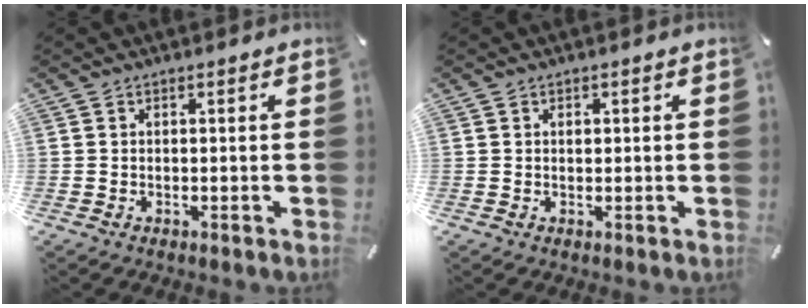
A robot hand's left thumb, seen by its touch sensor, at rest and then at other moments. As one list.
[{"total": 0.7, "force": [0.2, 0.6, 0.4], "torque": [0.000, -0.003, 0.002]}]